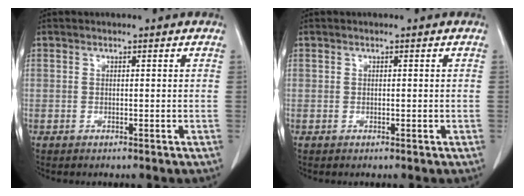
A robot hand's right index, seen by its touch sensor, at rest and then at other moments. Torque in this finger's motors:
{"motor_torque": [-0.17, 0.13, -0.05, -0.01]}